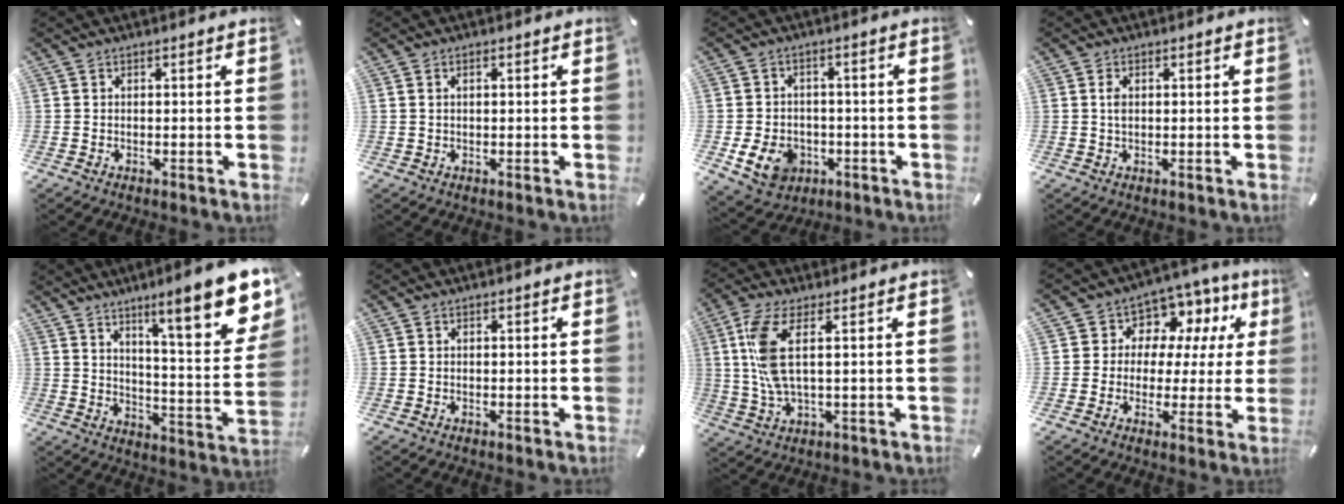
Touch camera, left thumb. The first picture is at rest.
{"total": 1.2, "force": [0.3, 0.7, 0.9], "torque": [-0.019, 0.005, 0.005]}
{"total": 9.4, "force": [-3.1, 7.6, 4.6], "torque": [-0.098, 0.014, -0.058]}
{"total": 1.8, "force": [0.4, 0.9, 1.4], "torque": [-0.031, 0.004, 0.005]}
{"total": 18.2, "force": [11.9, 4.4, 13.1], "torque": [-0.181, -0.092, 0.184]}
{"total": 0.0}
{"total": 9.8, "force": [2.2, 3.0, 9.1], "torque": [-0.209, -0.017, 0.033]}
{"total": 8.6, "force": [4.0, 7.3, 1.9], "torque": [-0.043, -0.039, 0.076]}